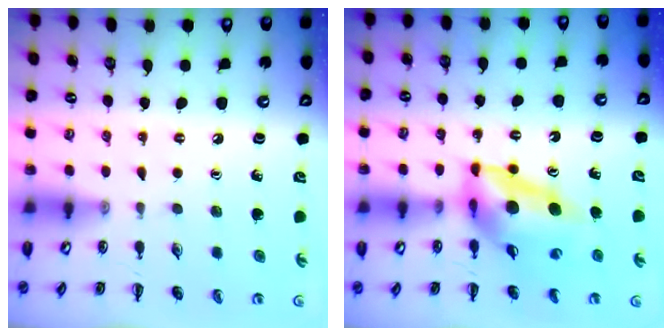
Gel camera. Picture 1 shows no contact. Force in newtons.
{"total": 11.7, "press": 11.0, "slide": 3.8}